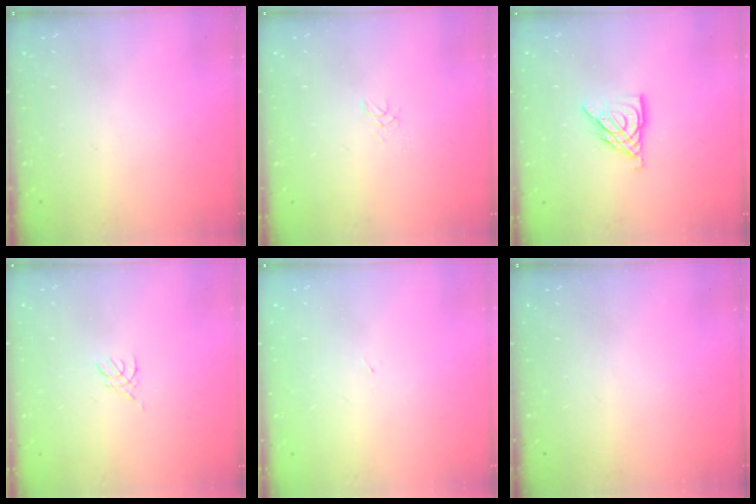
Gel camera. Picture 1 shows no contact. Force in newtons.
{"total": 3.0, "press": 3.0, "slide": 0.2}
{"total": 9.6, "press": 9.6, "slide": 0.4}
{"total": 1.8, "press": 1.7, "slide": 0.4}
{"total": 0.8, "press": 0.8, "slide": 0.1}
{"total": 0.0}